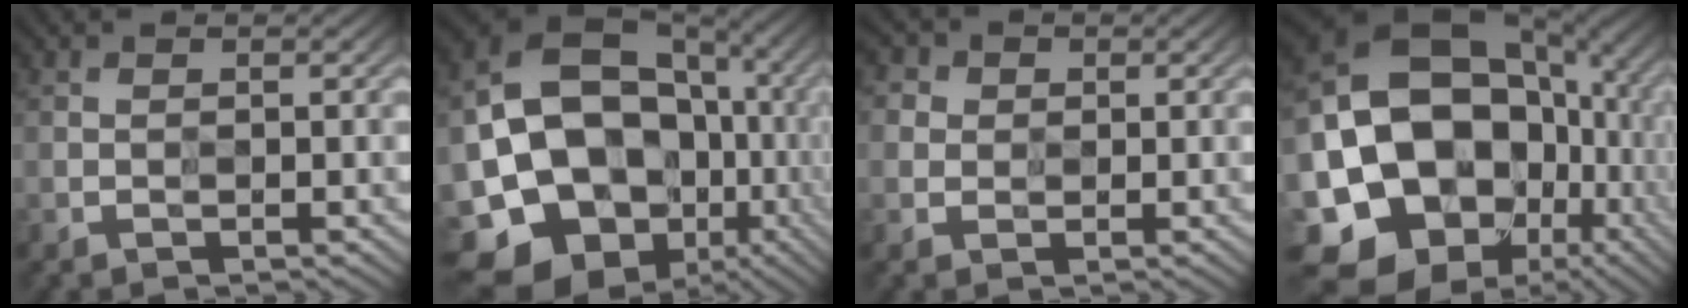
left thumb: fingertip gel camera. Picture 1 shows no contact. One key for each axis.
{"total": 19.5, "fx": -5.0, "fy": 15.9, "fz": 10.2, "tx": -0.211, "ty": -0.028, "tz": -0.076}
{"total": 3.8, "fx": 1.7, "fy": 3.2, "fz": 0.9, "tx": -0.043, "ty": 0.005, "tz": 0.029}
{"total": 20.8, "fx": -2.6, "fy": 17.7, "fz": 10.6, "tx": -0.222, "ty": -0.003, "tz": -0.063}